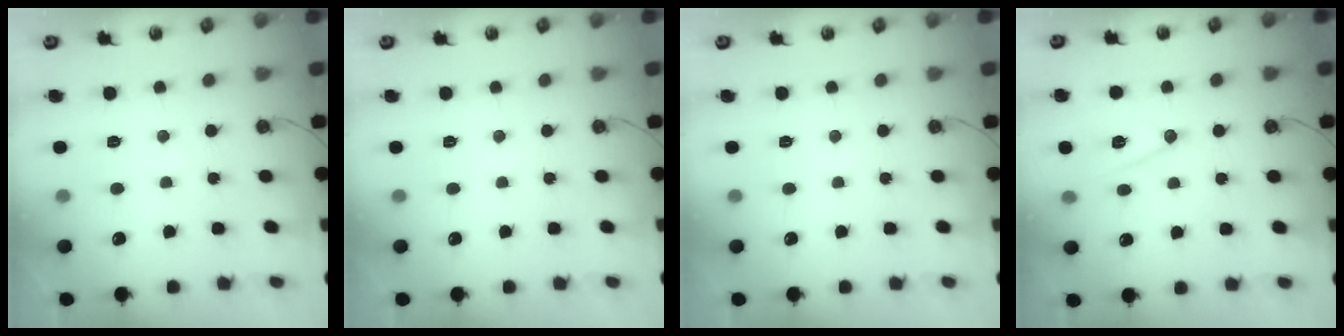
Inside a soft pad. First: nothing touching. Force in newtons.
{"total": 0.0}
{"total": 0.0}
{"total": 10.5, "press": 10.0, "slide": 3.4}